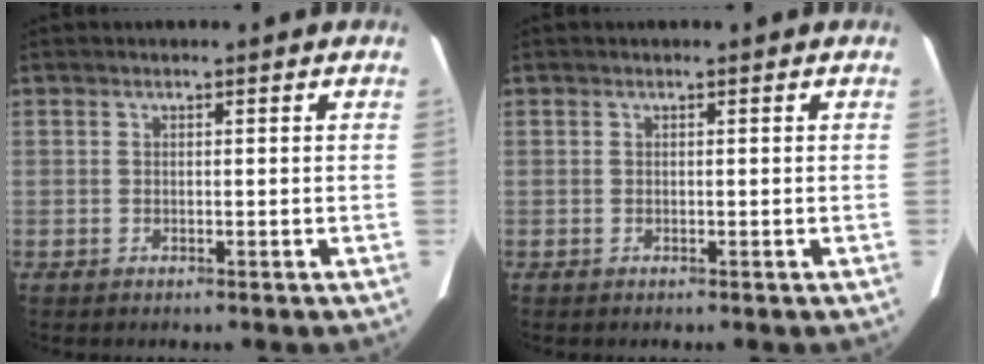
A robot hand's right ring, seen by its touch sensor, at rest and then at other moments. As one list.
[{"total": 0.0}]